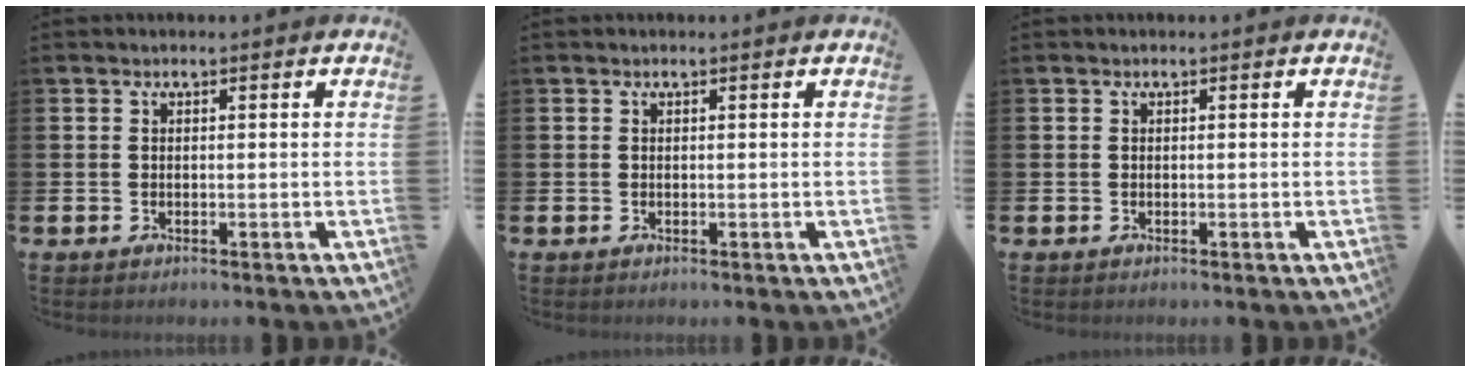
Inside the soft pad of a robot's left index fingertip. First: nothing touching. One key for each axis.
{"total": 0.0}
{"total": 0.0}